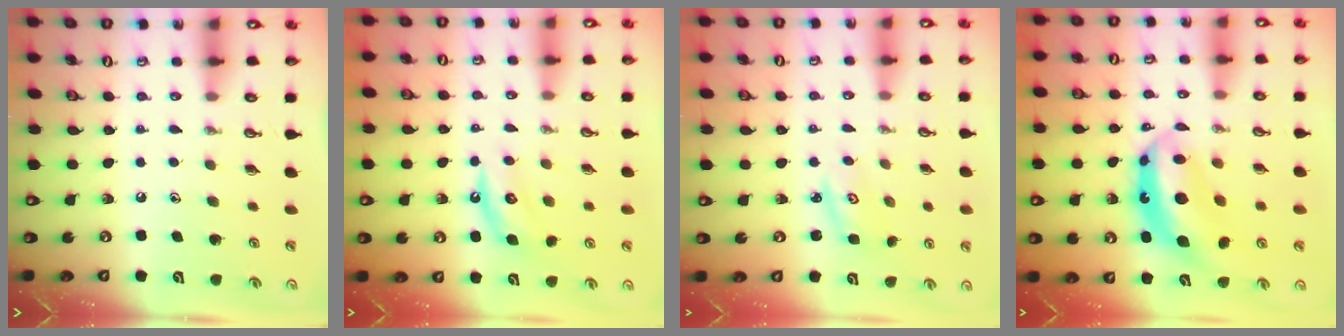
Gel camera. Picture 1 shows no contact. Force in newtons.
{"total": 5.0, "press": 4.9, "slide": 0.9}
{"total": 2.8, "press": 2.8, "slide": 0.4}
{"total": 11.9, "press": 11.8, "slide": 1.7}